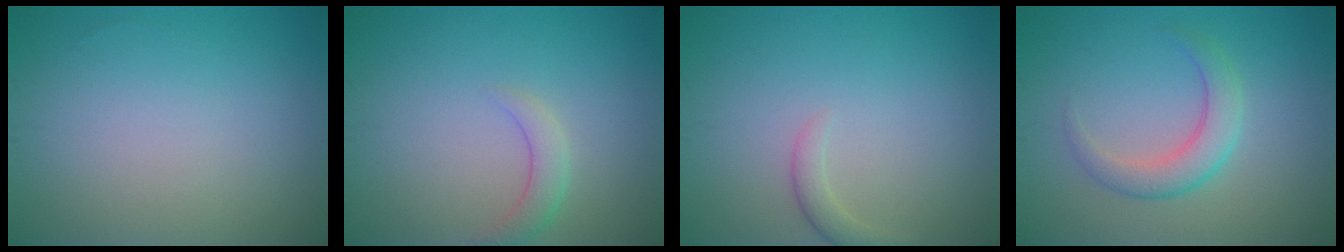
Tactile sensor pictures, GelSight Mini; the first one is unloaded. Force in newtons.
{"total": 1.9, "press": 1.9, "slide": 0.2}
{"total": 1.4, "press": 1.4, "slide": 0.1}
{"total": 3.1, "press": 3.1, "slide": 0.1}